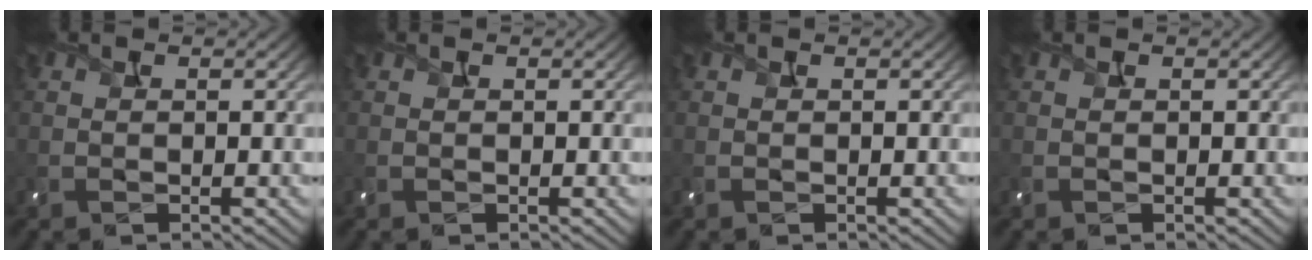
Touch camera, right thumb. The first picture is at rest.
{"total": 0.0}
{"total": 0.0}
{"total": 0.0}